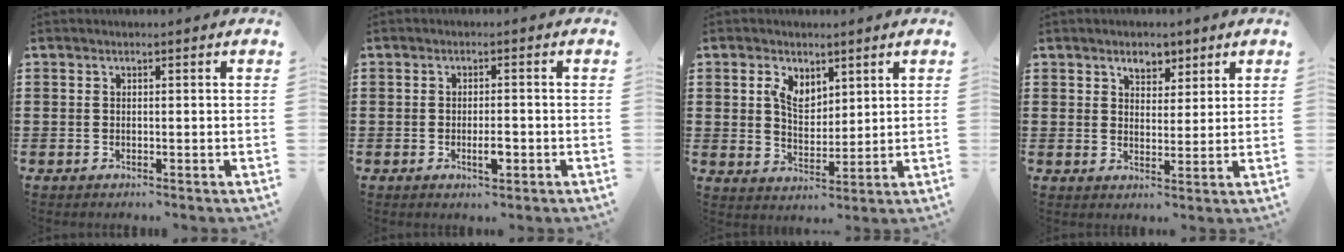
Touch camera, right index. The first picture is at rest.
{"total": 3.0, "force": [-1.0, 1.0, 2.7], "torque": [-0.046, 0.002, -0.017]}
{"total": 4.4, "force": [2.3, 2.8, 2.6], "torque": [-0.053, 0.006, 0.040]}
{"total": 3.7, "force": [2.7, 2.2, 1.3], "torque": [-0.028, 0.007, 0.047]}